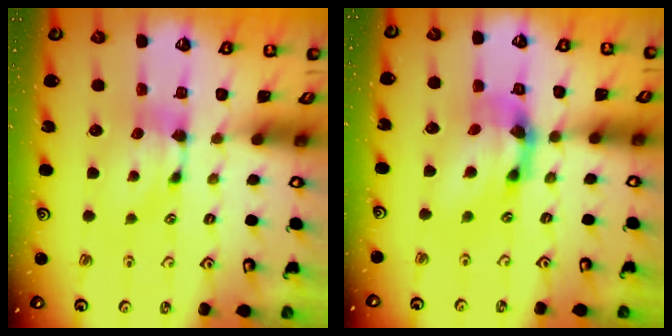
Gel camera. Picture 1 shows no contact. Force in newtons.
{"total": 6.4, "press": 5.9, "slide": 2.4}